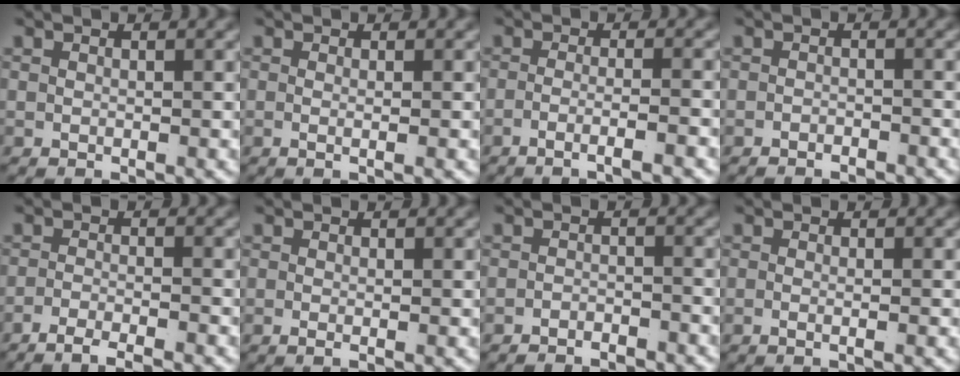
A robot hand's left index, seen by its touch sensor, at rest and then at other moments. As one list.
[{"total": 1.0, "force": [-0.4, -0.4, 0.9], "torque": [-0.023, -0.010, -0.003]}, {"total": 3.3, "force": [-2.5, -0.3, 2.1], "torque": [-0.050, -0.016, -0.038]}, {"total": 1.5, "force": [-1.5, -0.2, 0.1], "torque": [0.000, -0.008, -0.022]}, {"total": 4.3, "force": [-4.0, 0.4, 1.7], "torque": [-0.026, -0.013, -0.060]}, {"total": 0.8, "force": [-0.5, -0.1, 0.6], "torque": [-0.015, -0.009, -0.005]}, {"total": 2.5, "force": [-2.5, 0.0, 0.0], "torque": [0.005, -0.011, -0.040]}, {"total": 1.2, "force": [-0.8, -0.3, 0.9], "torque": [-0.025, -0.008, -0.010]}]